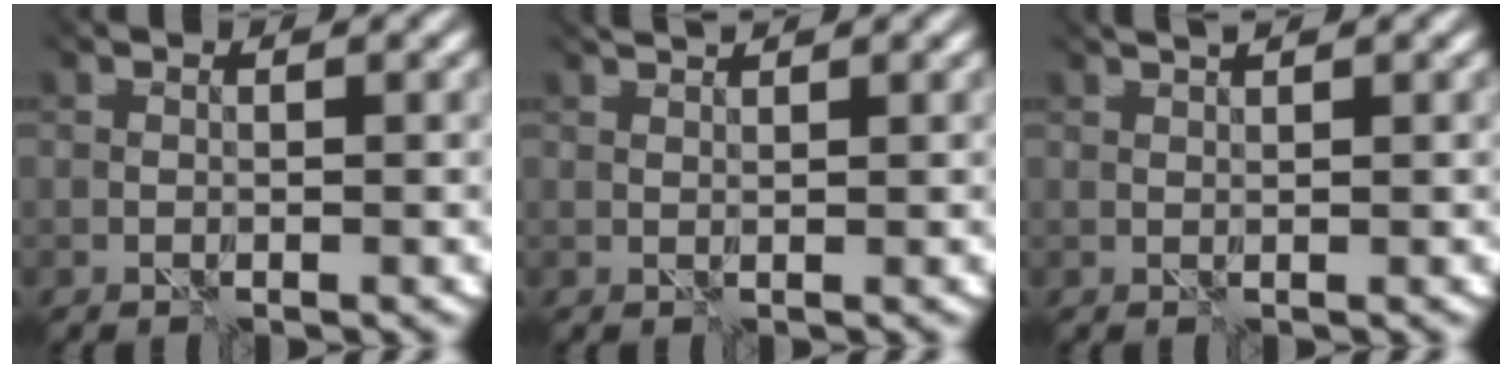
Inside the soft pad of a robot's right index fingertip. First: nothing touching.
{"total": 2.8, "force": [2.7, 0.1, 0.8], "torque": [-0.016, 0.009, 0.038]}
{"total": 1.6, "force": [1.5, -0.6, 0.2], "torque": [-0.007, 0.001, 0.029]}